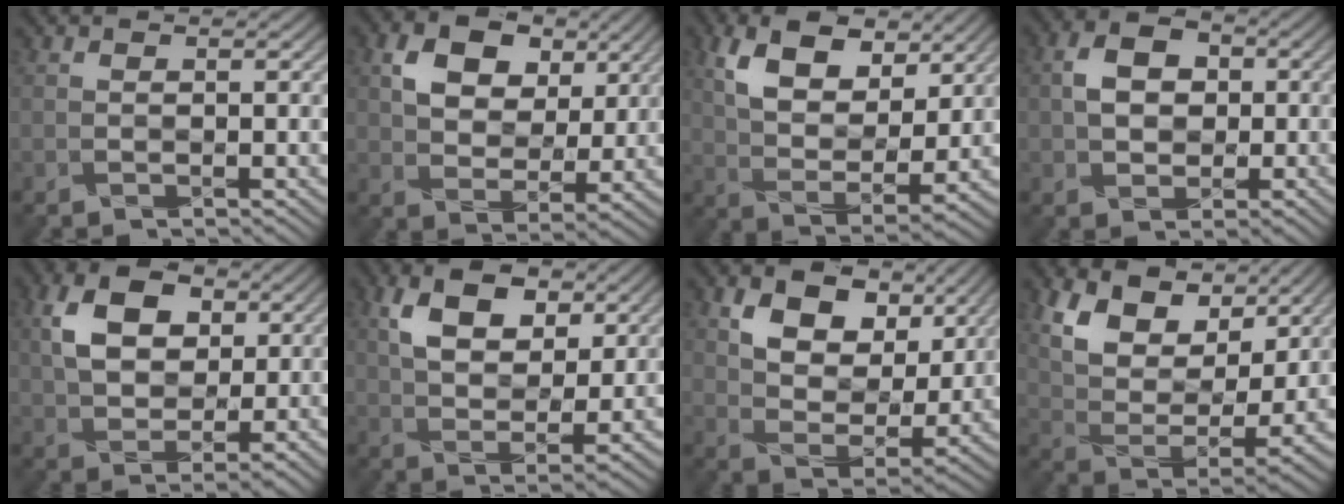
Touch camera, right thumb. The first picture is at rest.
{"total": 8.8, "force": [4.2, 5.8, 5.2], "torque": [-0.100, -0.002, 0.074]}
{"total": 10.8, "force": [5.6, 5.5, 7.3], "torque": [-0.148, 0.004, 0.110]}
{"total": 4.8, "force": [0.3, 3.7, 3.0], "torque": [-0.053, 0.006, 0.000]}
{"total": 8.0, "force": [2.4, 5.2, 5.5], "torque": [-0.111, 0.010, 0.041]}
{"total": 8.6, "force": [3.6, 4.6, 6.3], "torque": [-0.118, 0.004, 0.069]}
{"total": 10.7, "force": [5.5, 6.5, 6.4], "torque": [-0.123, -0.003, 0.093]}
{"total": 11.4, "force": [7.1, 6.0, 6.6], "torque": [-0.145, 0.008, 0.130]}